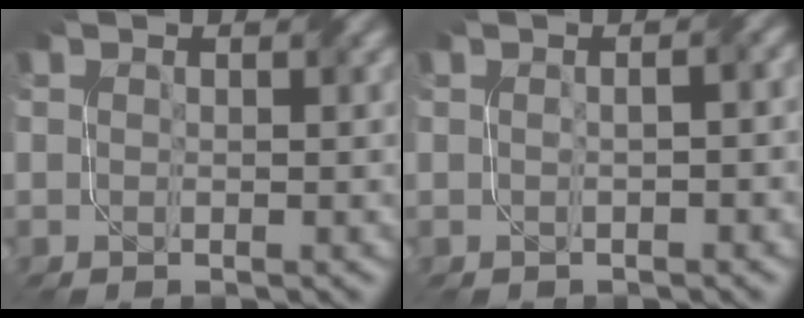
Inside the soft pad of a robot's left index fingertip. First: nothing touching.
{"total": 2.6, "force": [0.4, 1.2, 2.3], "torque": [-0.020, 0.012, -0.007]}